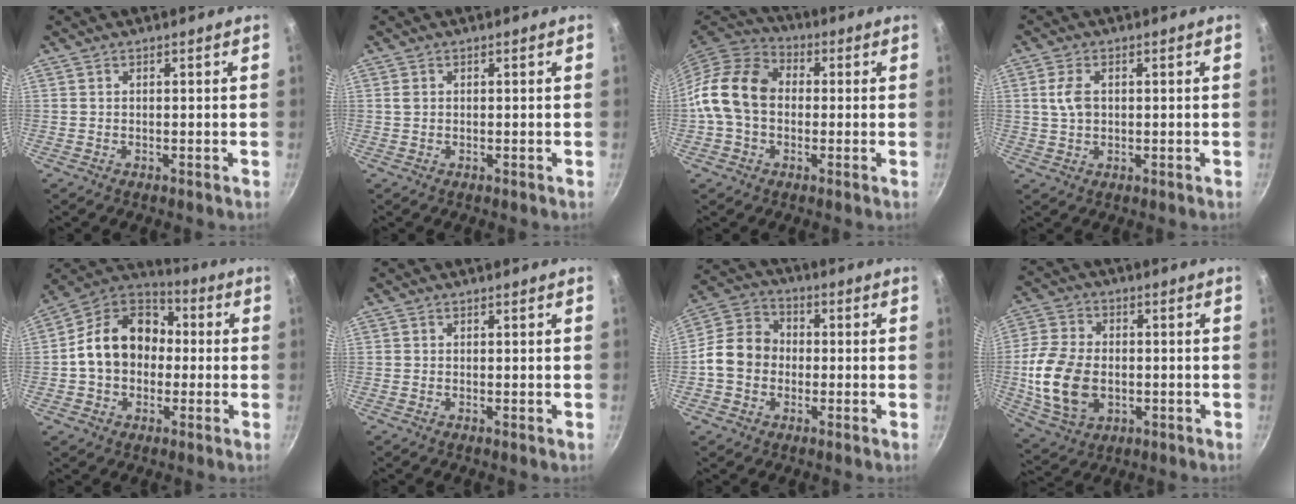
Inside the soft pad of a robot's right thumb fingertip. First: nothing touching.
{"total": 1.0, "force": [0.3, 0.8, 0.5], "torque": [-0.008, 0.002, 0.004]}
{"total": 14.4, "force": [-0.2, 10.9, 9.4], "torque": [-0.148, 0.030, -0.024]}
{"total": 4.4, "force": [0.8, 2.9, 3.3], "torque": [-0.061, 0.003, 0.014]}
{"total": 16.6, "force": [0.0, 12.9, 10.4], "torque": [-0.141, 0.044, -0.018]}
{"total": 0.0}
{"total": 10.3, "force": [-1.2, 8.6, 5.5], "torque": [-0.070, 0.027, -0.043]}
{"total": 14.3, "force": [-1.8, 9.9, 10.2], "torque": [-0.188, 0.005, -0.027]}